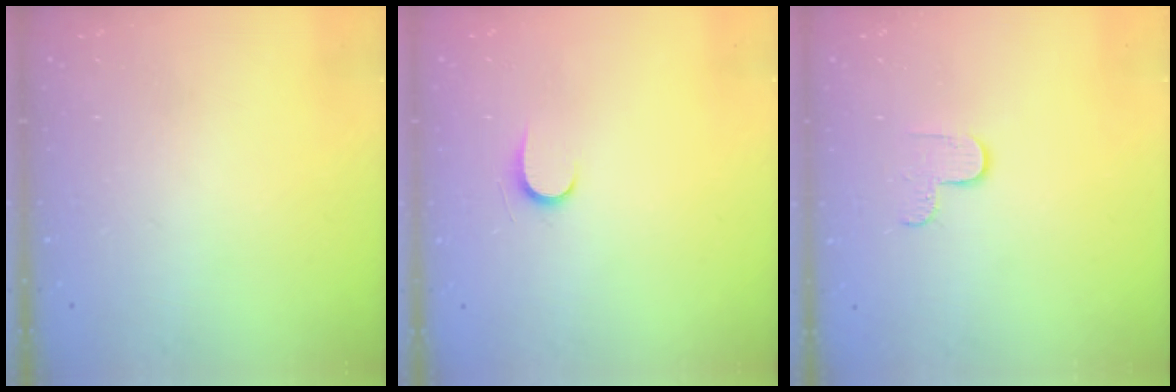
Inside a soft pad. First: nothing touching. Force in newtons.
{"total": 4.9, "press": 4.8, "slide": 0.5}
{"total": 2.9, "press": 2.9, "slide": 0.3}